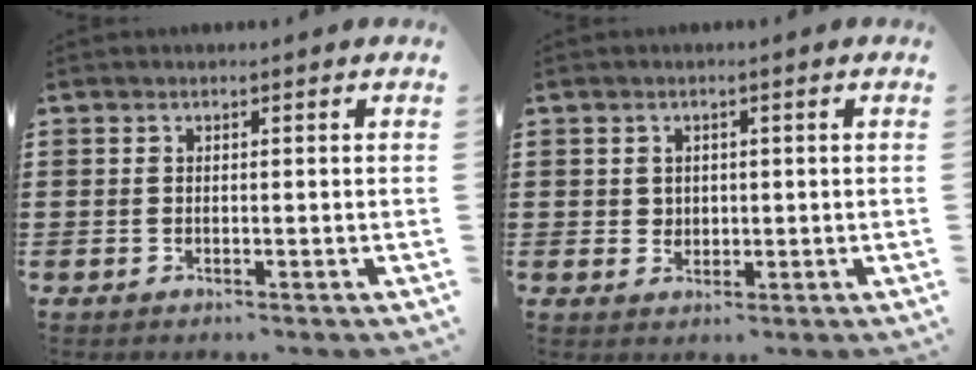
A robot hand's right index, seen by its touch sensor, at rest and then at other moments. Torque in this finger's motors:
{"motor_torque": [-0.03, 0.31, -0.03, -0.01]}